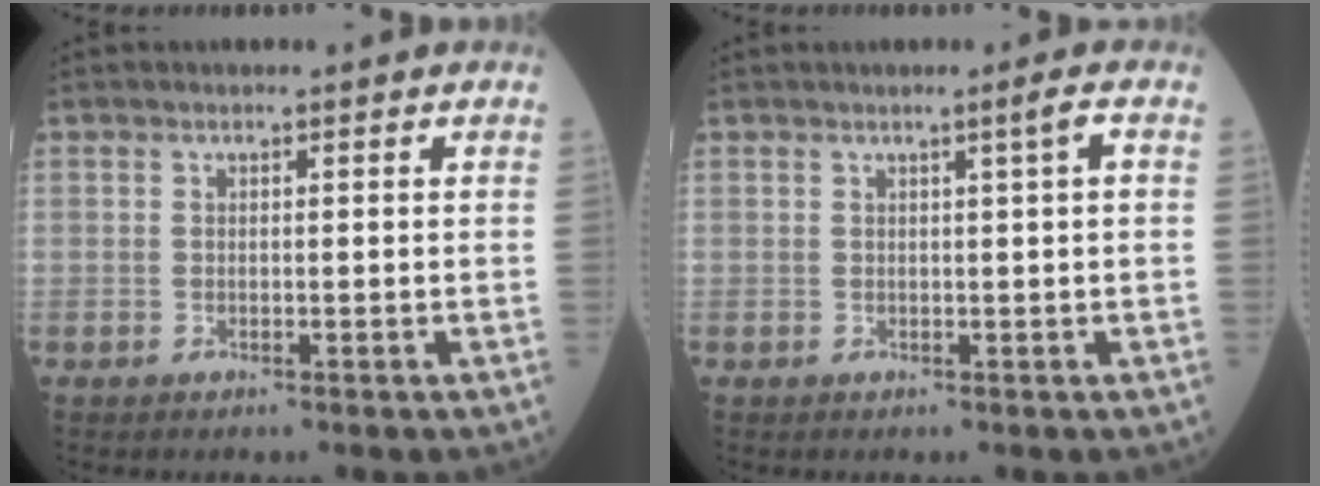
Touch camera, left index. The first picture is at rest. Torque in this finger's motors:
{"motor_torque": [0.27, -0.18, 0.05, 0.03]}